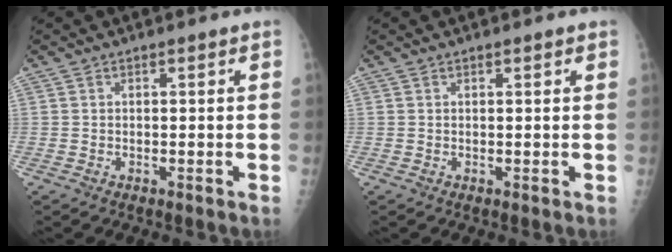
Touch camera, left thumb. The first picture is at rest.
{"total": 0.7, "force": [0.5, 0.2, 0.5], "torque": [-0.006, -0.001, 0.006]}